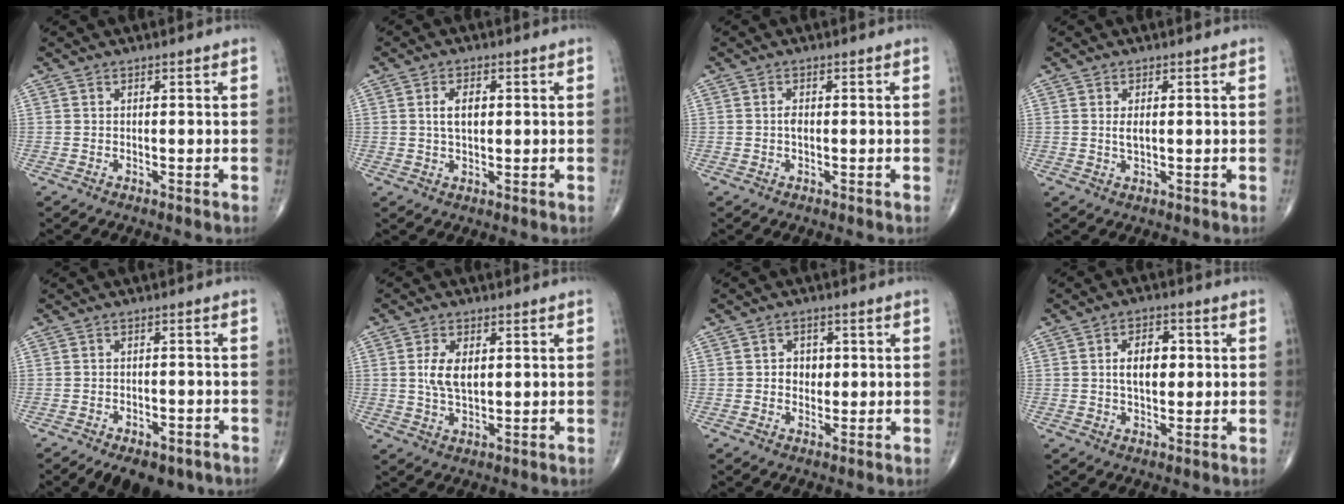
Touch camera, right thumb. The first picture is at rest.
{"total": 4.2, "force": [0.7, 2.3, 3.4], "torque": [-0.060, 0.000, 0.013]}
{"total": 1.3, "force": [-0.1, 0.8, 1.1], "torque": [-0.017, 0.002, -0.003]}
{"total": 2.2, "force": [0.3, 1.0, 1.9], "torque": [-0.034, -0.003, 0.007]}
{"total": 9.7, "force": [-6.1, 5.4, 5.4], "torque": [-0.062, 0.025, -0.081]}
{"total": 6.3, "force": [1.1, 3.6, 5.0], "torque": [-0.088, -0.006, 0.022]}
{"total": 4.0, "force": [0.4, 3.3, 2.2], "torque": [-0.005, 0.004, 0.003]}
{"total": 7.3, "force": [0.8, 4.4, 5.8], "torque": [-0.075, 0.006, 0.010]}